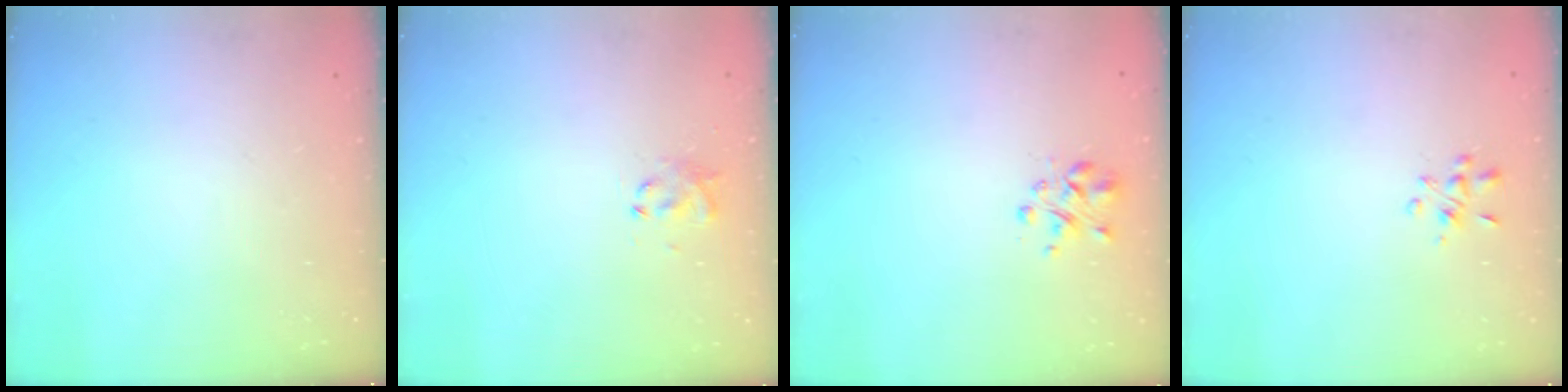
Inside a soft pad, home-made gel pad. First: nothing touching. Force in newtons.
{"total": 2.8, "press": 2.7, "slide": 0.8}
{"total": 2.3, "press": 2.2, "slide": 0.4}
{"total": 3.0, "press": 2.9, "slide": 0.8}